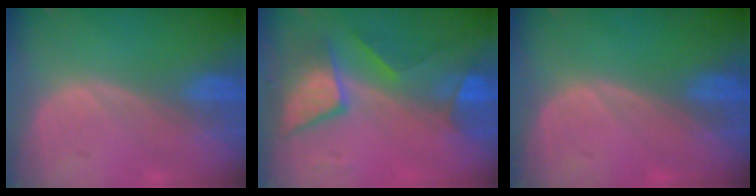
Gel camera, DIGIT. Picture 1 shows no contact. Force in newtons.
{"total": 7.8, "press": 7.8, "slide": 0.4}
{"total": 0.0}